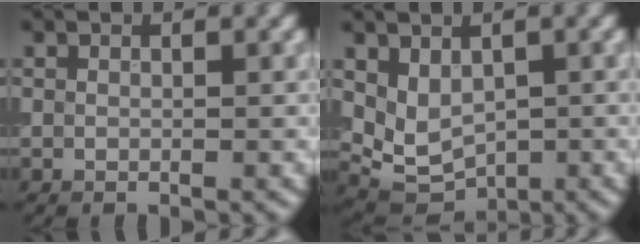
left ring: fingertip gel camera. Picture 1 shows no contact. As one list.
[{"total": 3.8, "force": [0.9, 2.7, 2.6], "torque": [-0.045, -0.013, 0.025]}]